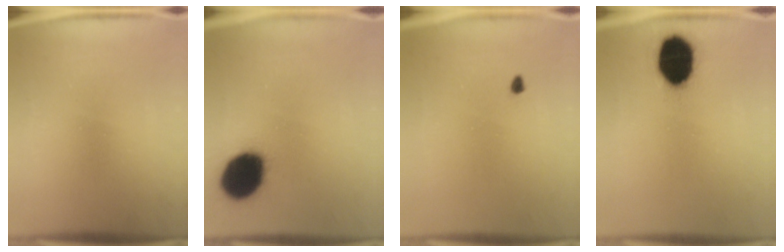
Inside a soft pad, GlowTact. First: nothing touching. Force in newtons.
{"total": 17.3}
{"total": 0.7}
{"total": 13.9}